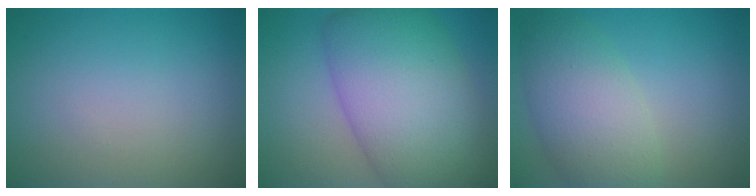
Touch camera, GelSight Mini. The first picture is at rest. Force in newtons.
{"total": 12.3, "press": 12.2, "slide": 0.6}
{"total": 6.1, "press": 6.1, "slide": 0.1}